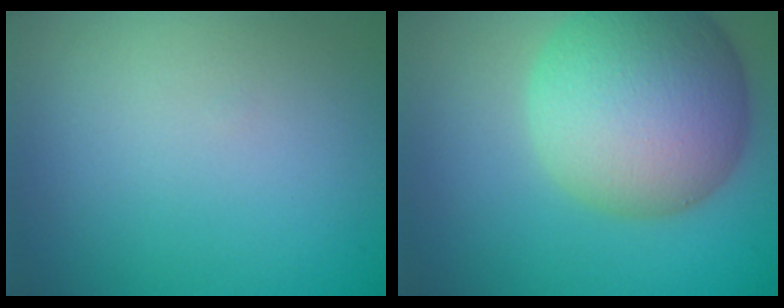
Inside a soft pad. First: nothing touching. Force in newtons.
{"total": 11.5, "press": 11.5, "slide": 0.5}